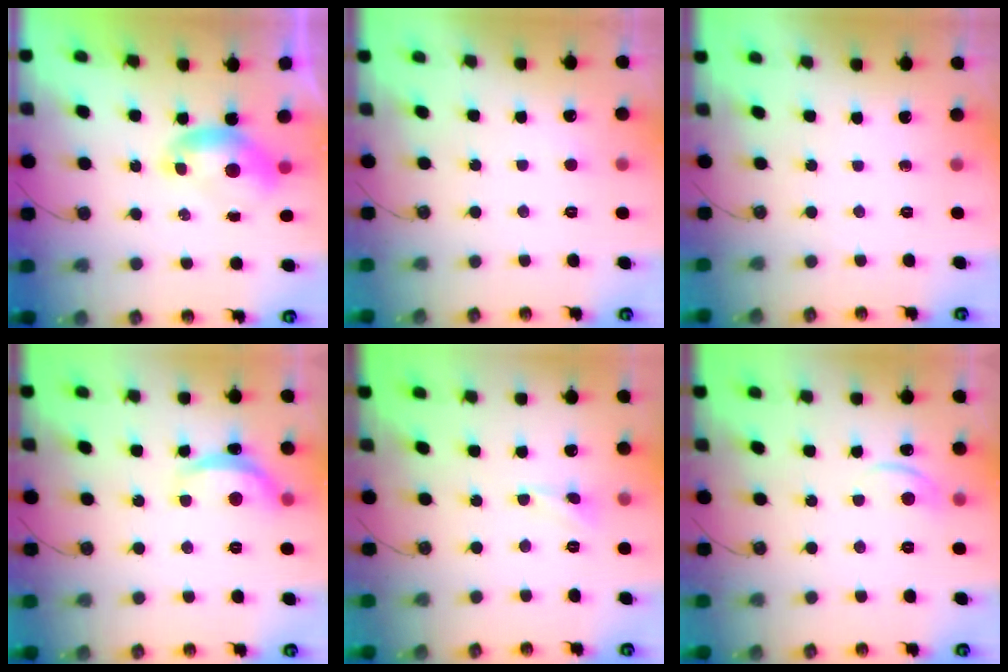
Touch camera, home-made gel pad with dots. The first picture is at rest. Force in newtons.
{"total": 2.3, "press": 2.3, "slide": 0.4}
{"total": 0.0}
{"total": 7.3, "press": 7.3, "slide": 0.5}
{"total": 1.1, "press": 1.0, "slide": 0.4}
{"total": 3.0, "press": 2.9, "slide": 0.4}